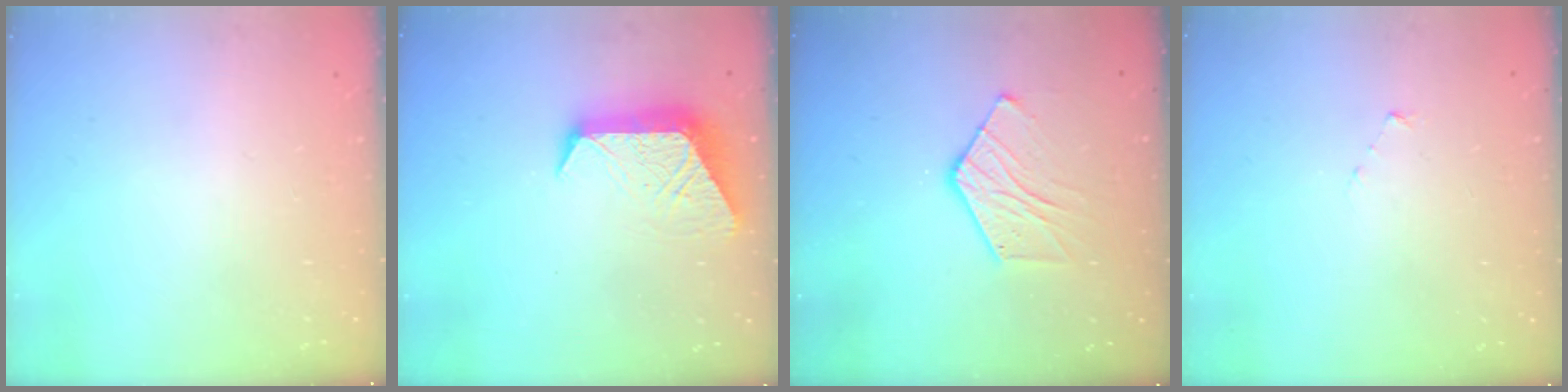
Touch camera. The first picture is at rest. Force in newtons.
{"total": 10.8, "press": 10.8, "slide": 1.0}
{"total": 9.1, "press": 9.1, "slide": 0.8}
{"total": 3.0, "press": 3.0, "slide": 0.3}